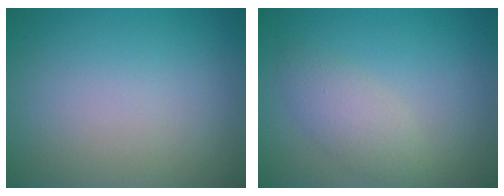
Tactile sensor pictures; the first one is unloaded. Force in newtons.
{"total": 2.6, "press": 2.6, "slide": 0.2}